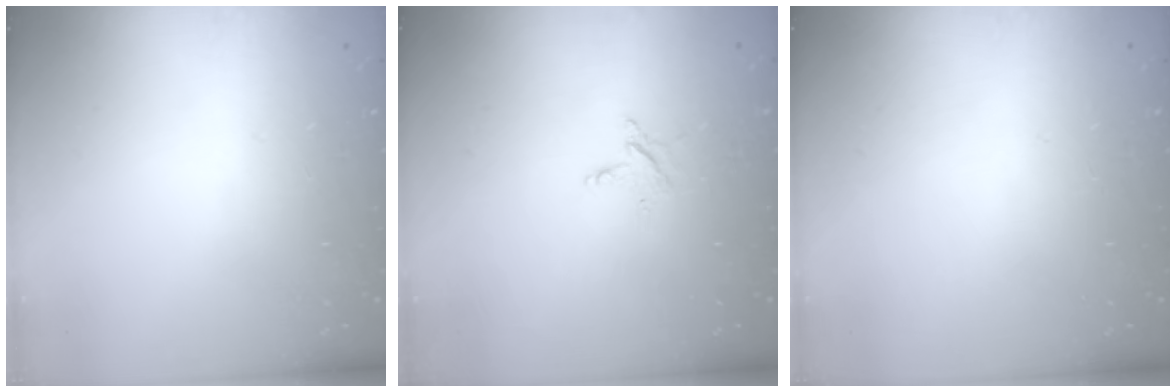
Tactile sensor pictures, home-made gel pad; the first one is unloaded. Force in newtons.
{"total": 2.4, "press": 2.4, "slide": 0.2}
{"total": 0.0}